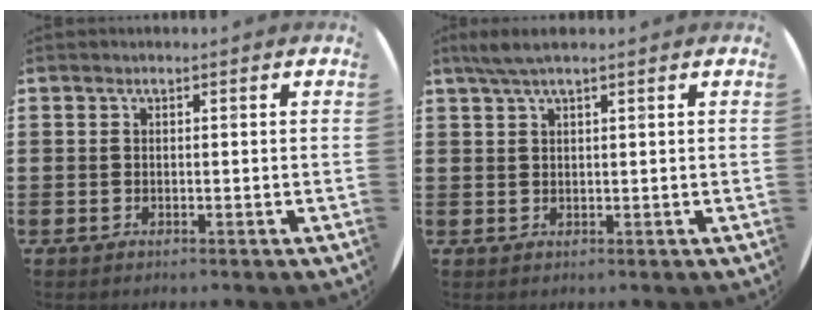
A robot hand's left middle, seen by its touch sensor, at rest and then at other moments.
{"total": 2.5, "force": [1.7, 0.2, 1.7], "torque": [-0.035, 0.005, 0.030]}